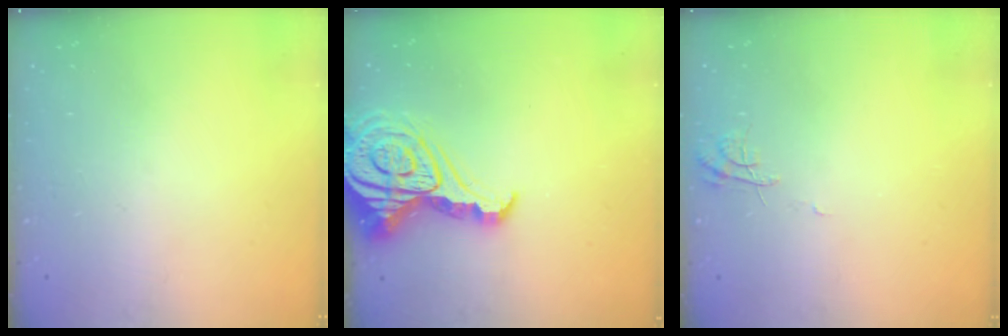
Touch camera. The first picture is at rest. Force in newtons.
{"total": 12.6, "press": 12.5, "slide": 1.2}
{"total": 4.6, "press": 4.6, "slide": 0.6}